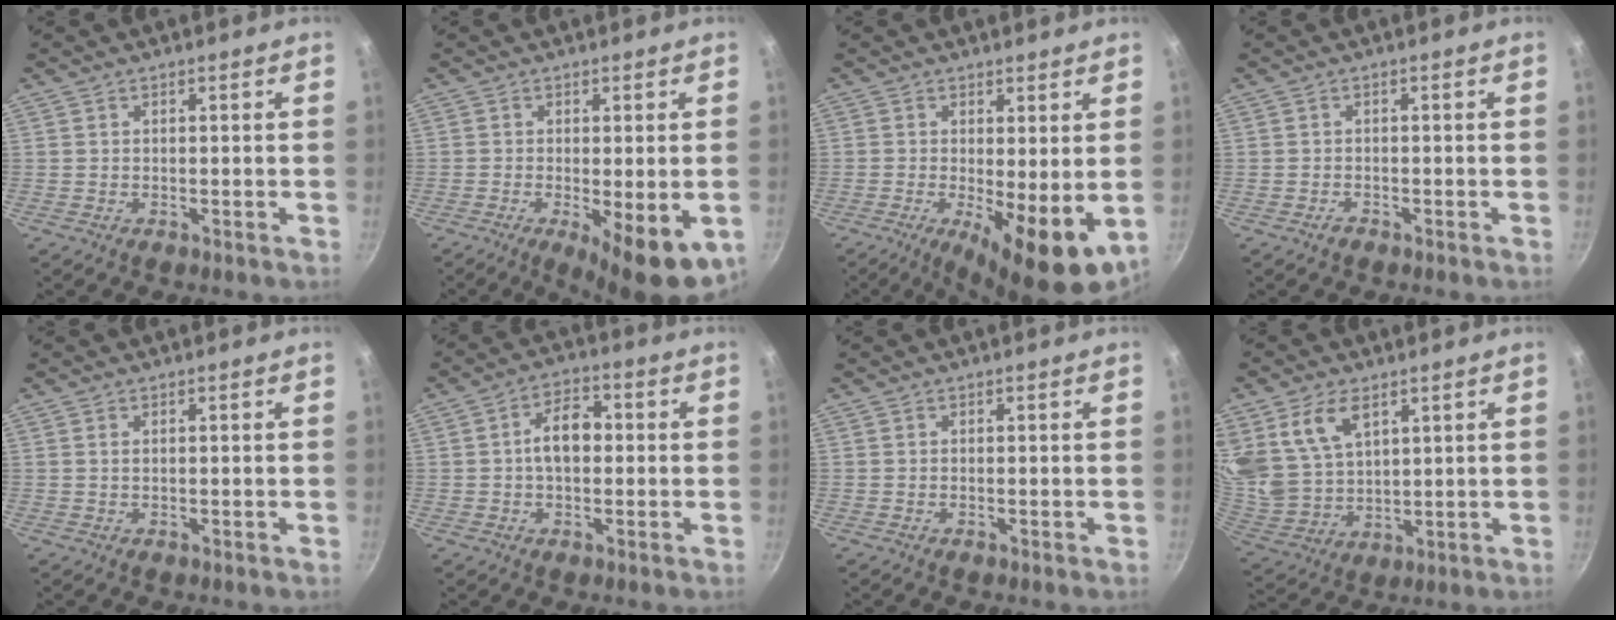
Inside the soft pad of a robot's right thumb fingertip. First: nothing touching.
{"total": 10.6, "force": [-3.3, 3.1, 9.6], "torque": [-0.128, -0.012, -0.039]}
{"total": 11.0, "force": [-1.3, 3.6, 10.3], "torque": [-0.142, -0.016, -0.010]}
{"total": 1.2, "force": [-0.9, 0.7, 0.4], "torque": [-0.008, 0.009, -0.017]}
{"total": 0.8, "force": [0.2, 0.4, 0.6], "torque": [-0.011, 0.001, 0.004]}
{"total": 7.5, "force": [0.2, 4.8, 5.7], "torque": [-0.067, 0.023, -0.005]}
{"total": 0.0}
{"total": 13.4, "force": [6.5, 8.5, 8.0], "torque": [-0.146, -0.038, 0.142]}